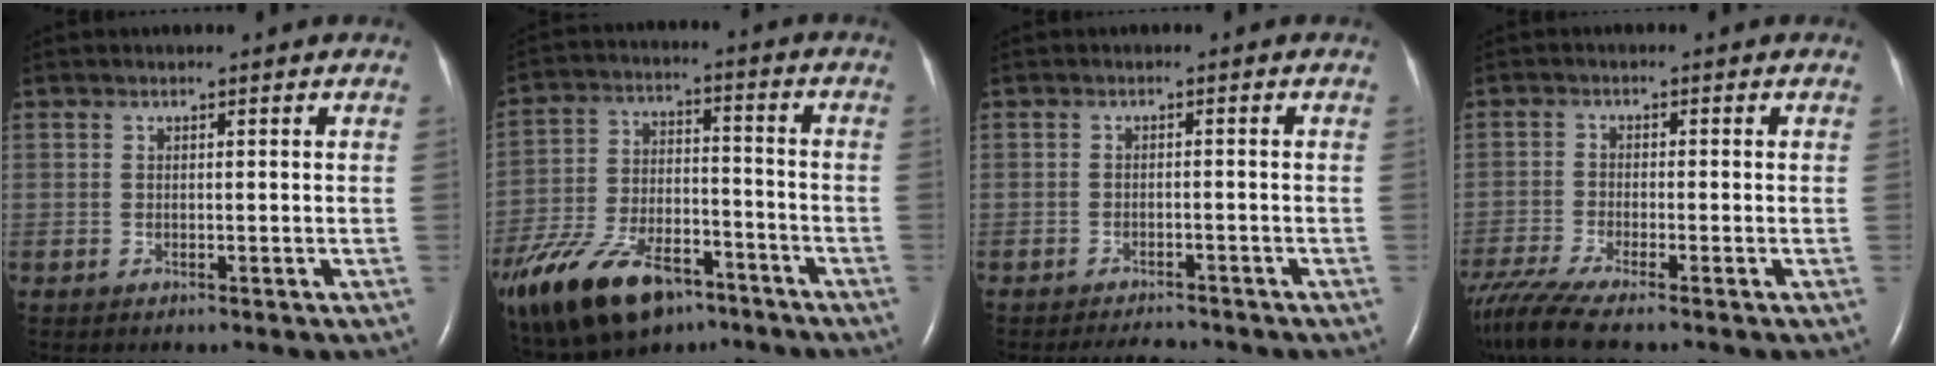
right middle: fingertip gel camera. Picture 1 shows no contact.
{"total": 22.4, "force": [-14.5, 10.9, 13.0], "torque": [-0.307, -0.016, -0.252]}
{"total": 3.8, "force": [-3.6, 0.8, 0.9], "torque": [-0.017, -0.008, -0.053]}
{"total": 7.7, "force": [-6.5, -0.3, 4.2], "torque": [-0.078, -0.022, -0.117]}